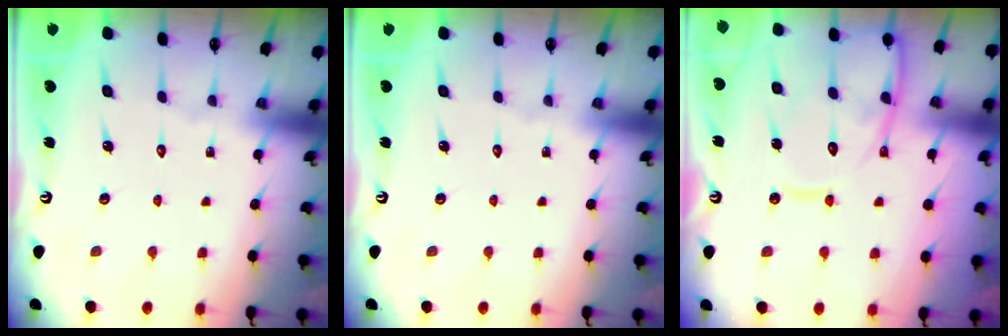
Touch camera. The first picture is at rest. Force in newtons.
{"total": 0.0}
{"total": 13.3, "press": 13.2, "slide": 1.4}